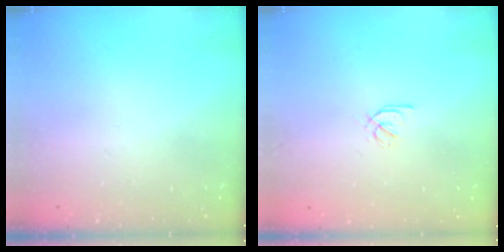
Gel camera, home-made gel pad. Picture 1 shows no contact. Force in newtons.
{"total": 2.1, "press": 2.0, "slide": 0.7}